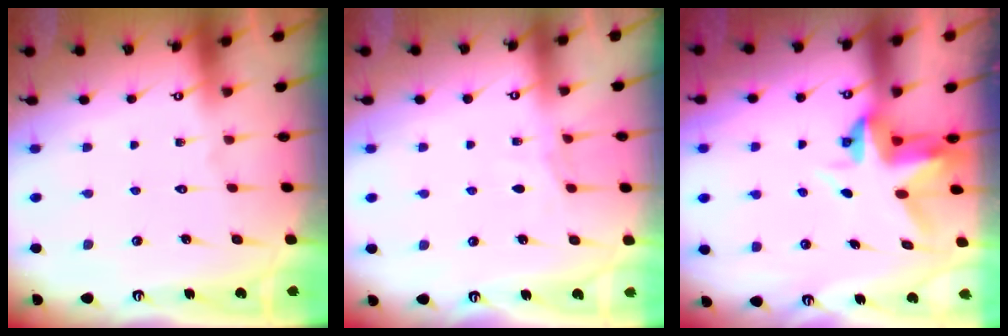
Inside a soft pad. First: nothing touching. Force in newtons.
{"total": 3.5, "press": 3.5, "slide": 0.4}
{"total": 3.7, "press": 3.7, "slide": 0.3}